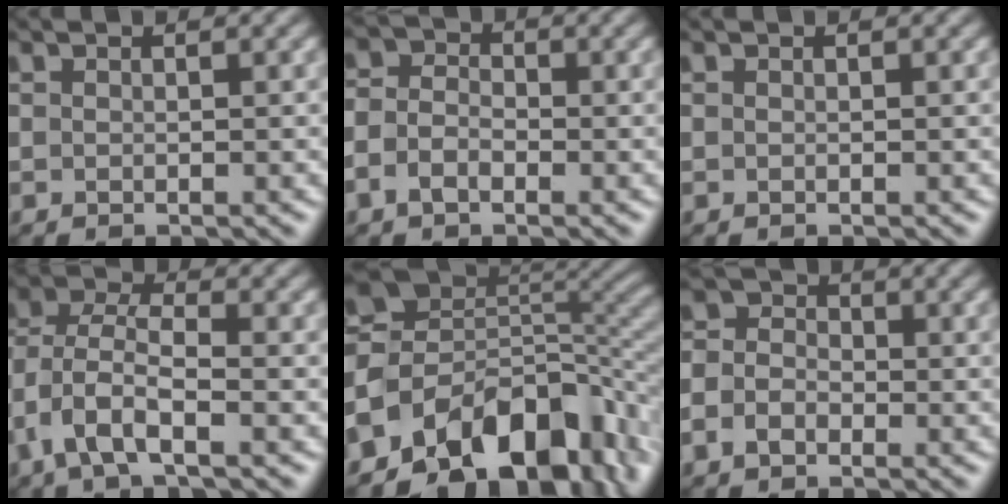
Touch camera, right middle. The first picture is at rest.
{"total": 3.1, "force": [-1.1, 2.3, 1.8], "torque": [-0.023, 0.005, -0.029]}
{"total": 0.0}
{"total": 6.0, "force": [-2.6, 2.8, 4.6], "torque": [-0.109, 0.008, -0.061]}
{"total": 13.4, "force": [-6.4, 8.9, 7.6], "torque": [-0.130, 0.004, -0.112]}
{"total": 3.6, "force": [-0.9, 3.0, 1.8], "torque": [-0.019, 0.012, -0.033]}